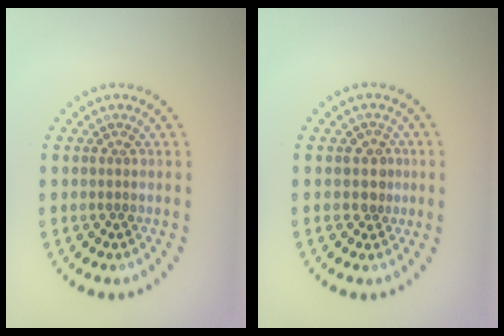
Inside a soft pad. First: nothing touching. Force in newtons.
{"total": 1.8, "press": 1.4, "slide": 1.2}